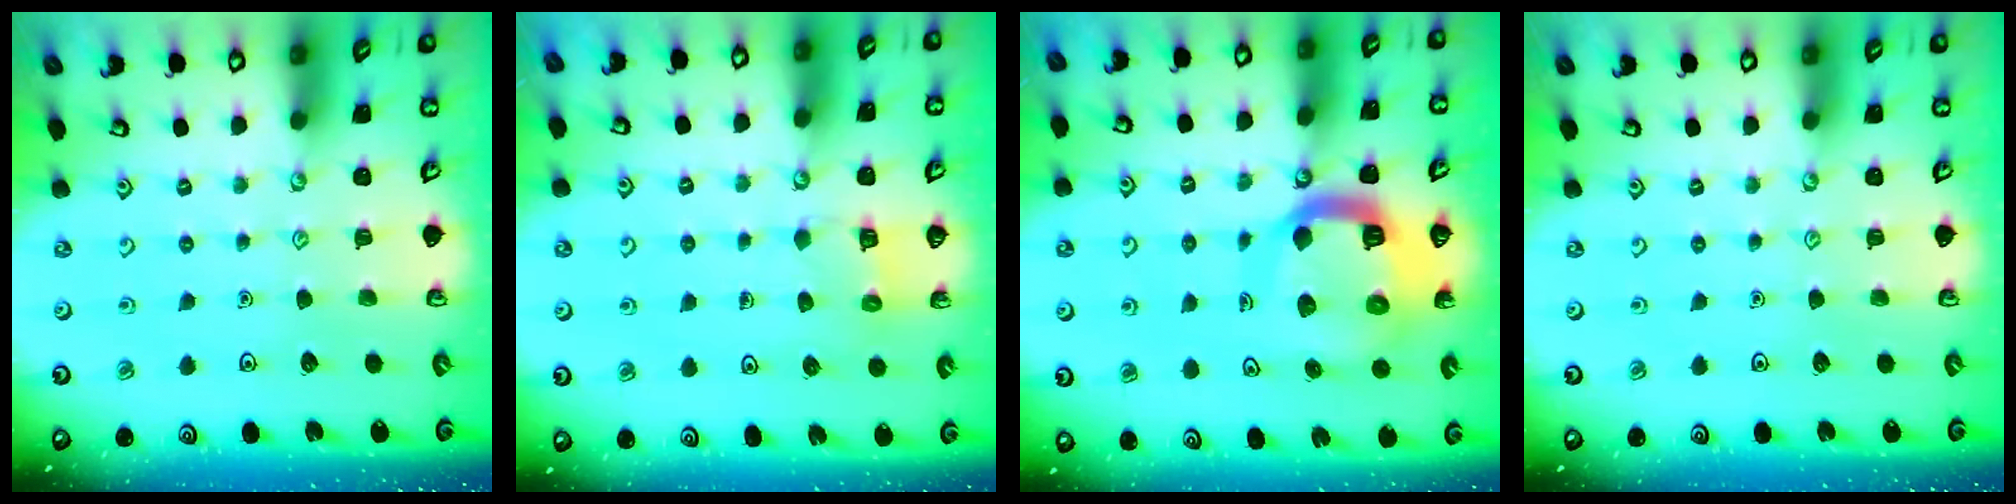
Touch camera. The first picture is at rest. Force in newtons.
{"total": 5.7, "press": 5.7, "slide": 0.3}
{"total": 15.0, "press": 14.9, "slide": 1.7}
{"total": 0.0}